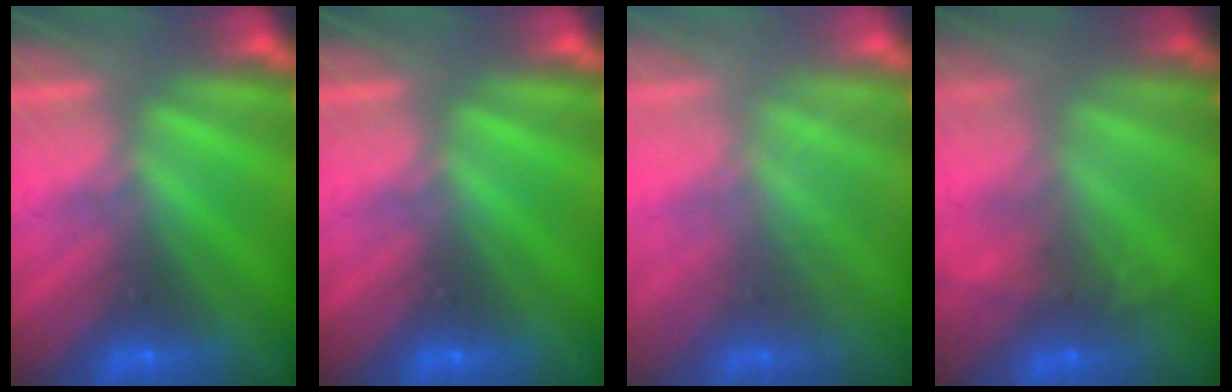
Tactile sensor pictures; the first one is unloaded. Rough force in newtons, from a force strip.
{"total": 0.0}
{"total": 1.8}
{"total": 7.5}